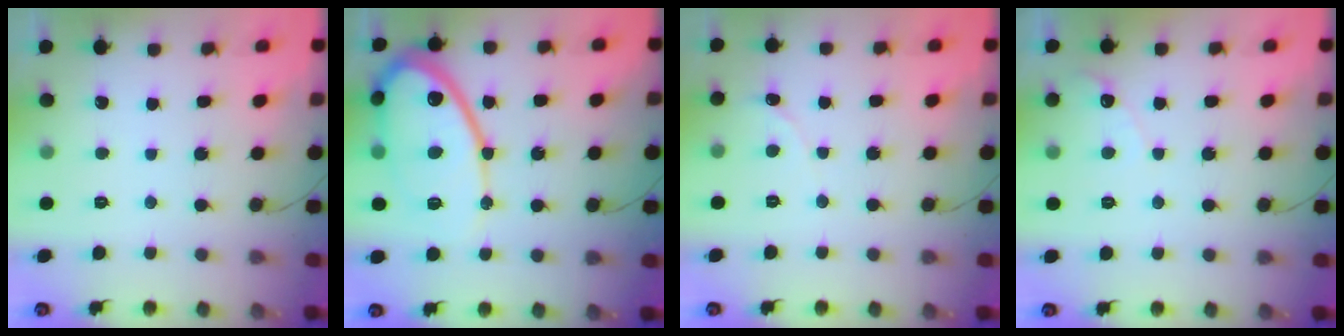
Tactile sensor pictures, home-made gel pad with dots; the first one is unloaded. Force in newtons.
{"total": 15.1, "press": 15.0, "slide": 1.4}
{"total": 0.0}
{"total": 4.5, "press": 4.5, "slide": 0.3}